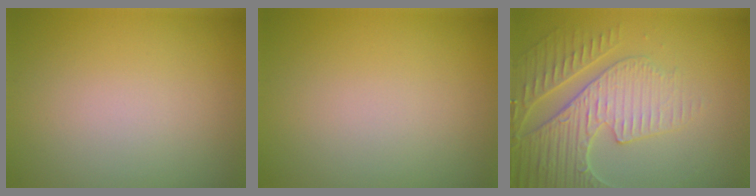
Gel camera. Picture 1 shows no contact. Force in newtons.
{"total": 0.0}
{"total": 5.3, "press": 4.8, "slide": 2.3}